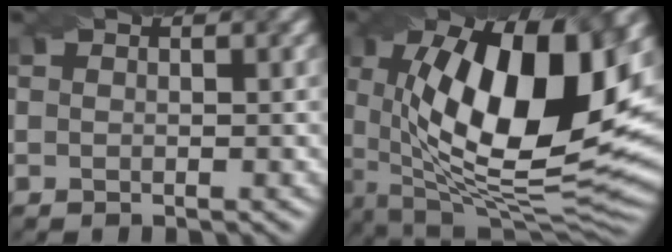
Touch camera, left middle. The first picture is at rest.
{"total": 16.8, "force": [3.2, 6.9, 15.0], "torque": [-0.238, -0.005, 0.040]}